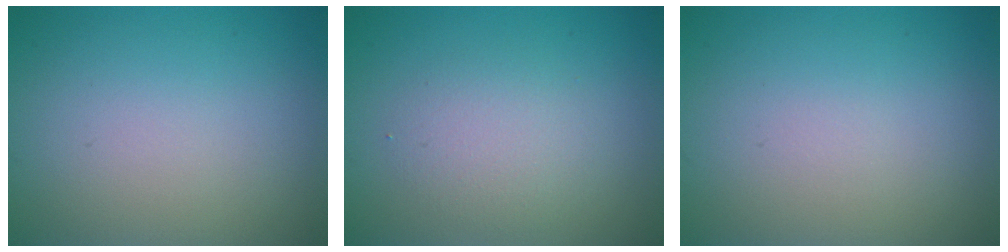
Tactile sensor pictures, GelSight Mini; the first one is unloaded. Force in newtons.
{"total": 2.5, "press": 2.5, "slide": 0.2}
{"total": 0.0}